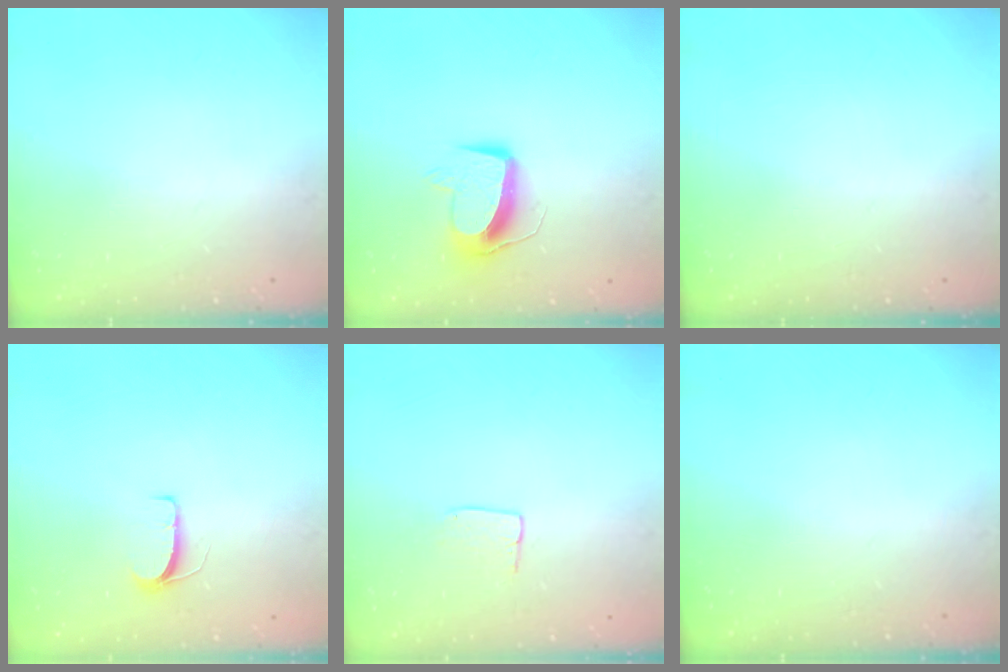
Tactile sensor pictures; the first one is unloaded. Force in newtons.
{"total": 10.3, "press": 10.3, "slide": 0.7}
{"total": 0.0}
{"total": 6.1, "press": 6.1, "slide": 0.5}
{"total": 5.6, "press": 5.6, "slide": 0.2}
{"total": 0.0}